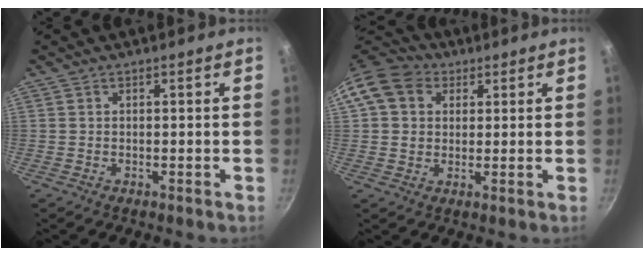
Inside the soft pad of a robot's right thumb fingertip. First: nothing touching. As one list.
[{"total": 11.1, "force": [3.4, 9.0, 5.5], "torque": [-0.087, 0.016, 0.046]}]